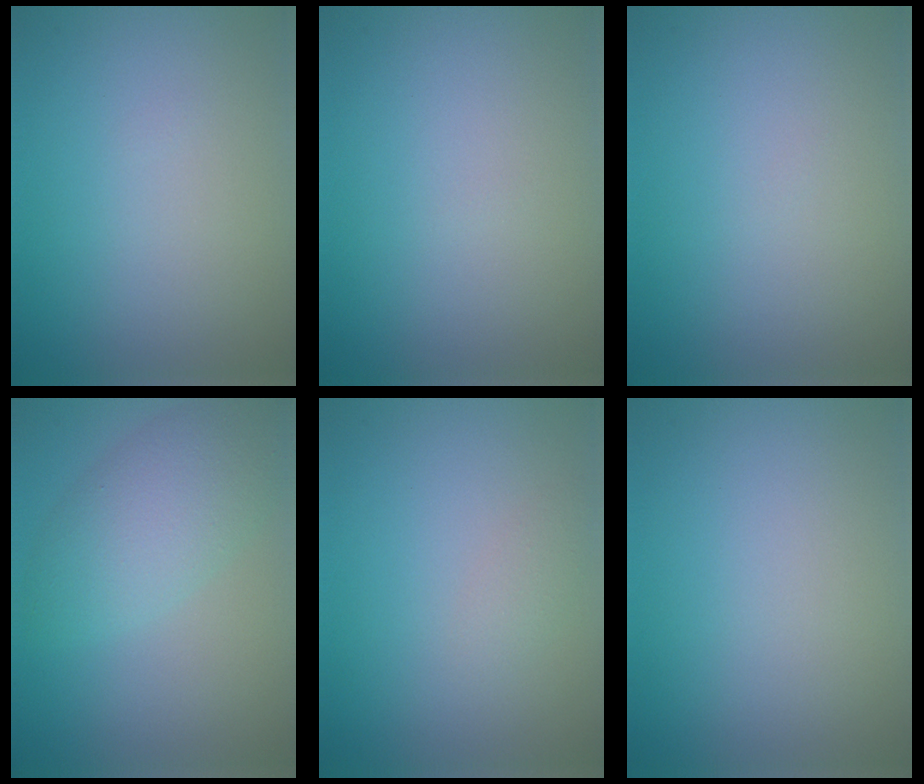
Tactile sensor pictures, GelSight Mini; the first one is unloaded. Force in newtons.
{"total": 0.0}
{"total": 0.0}
{"total": 5.0, "press": 5.0, "slide": 0.1}
{"total": 1.1, "press": 1.1, "slide": 0.0}
{"total": 0.0}